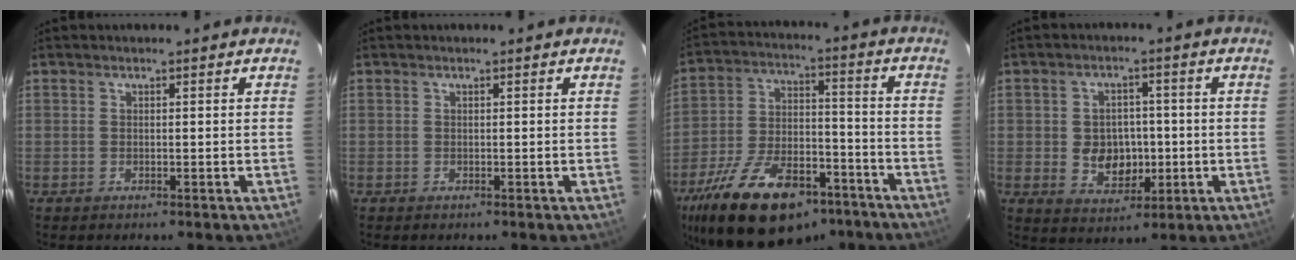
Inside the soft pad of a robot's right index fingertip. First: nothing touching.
{"total": 0.0}
{"total": 26.1, "force": [-17.2, 12.0, 15.5], "torque": [-0.294, -0.009, -0.261]}
{"total": 7.6, "force": [-1.0, 6.2, 4.4], "torque": [-0.090, 0.004, 0.000]}